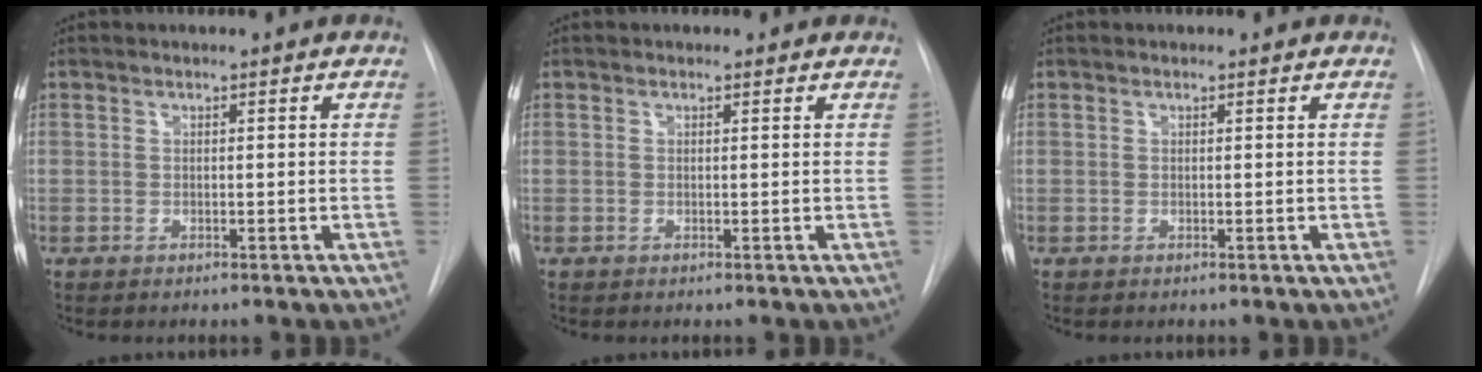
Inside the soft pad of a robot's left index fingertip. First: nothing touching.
{"total": 0.7, "force": [0.6, 0.3, 0.2], "torque": [-0.008, 0.004, 0.006]}
{"total": 0.0}